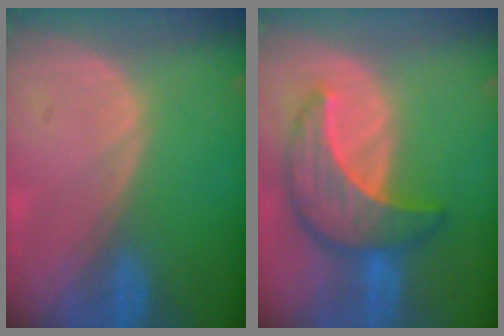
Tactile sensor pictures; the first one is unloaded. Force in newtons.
{"total": 8.8, "press": 8.8, "slide": 0.6}